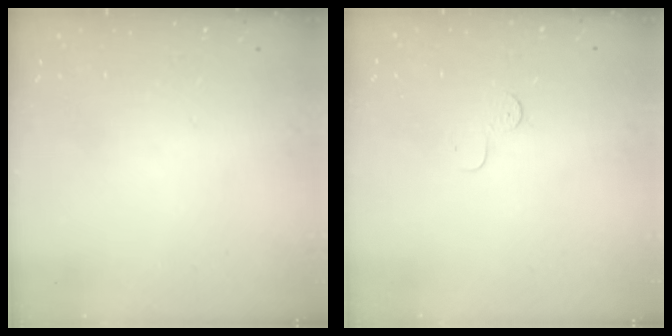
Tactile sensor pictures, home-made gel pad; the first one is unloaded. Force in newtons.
{"total": 3.6, "press": 3.5, "slide": 0.3}